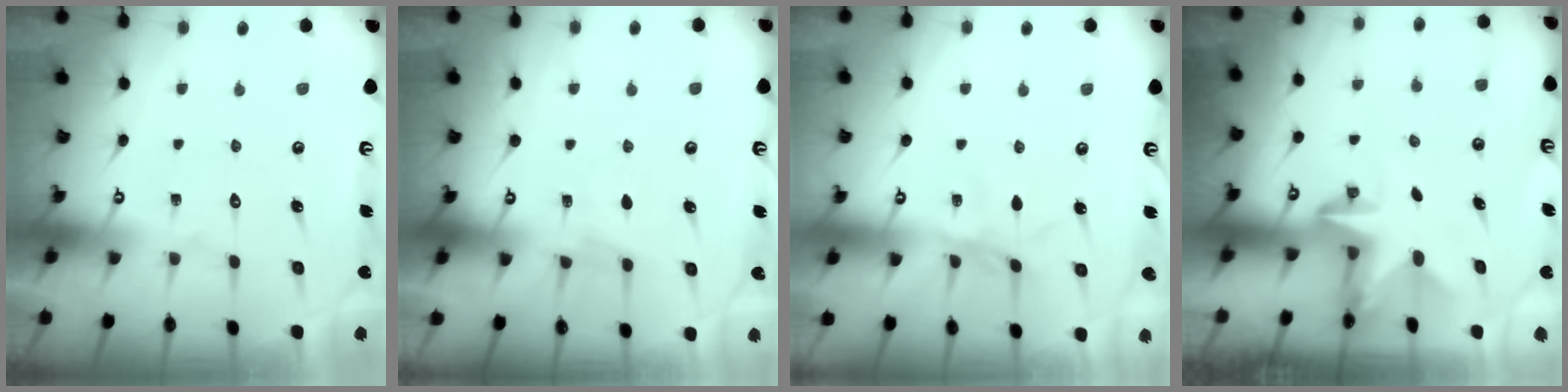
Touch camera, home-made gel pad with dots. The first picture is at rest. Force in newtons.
{"total": 3.6, "press": 3.5, "slide": 0.5}
{"total": 3.0, "press": 3.0, "slide": 0.4}
{"total": 2.4, "press": 2.3, "slide": 0.4}